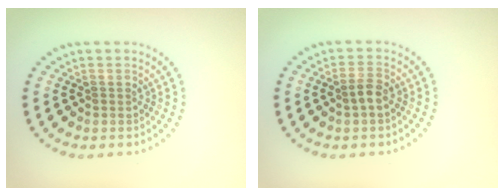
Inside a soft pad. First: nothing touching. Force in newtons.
{"total": 1.5, "press": 1.4, "slide": 0.5}